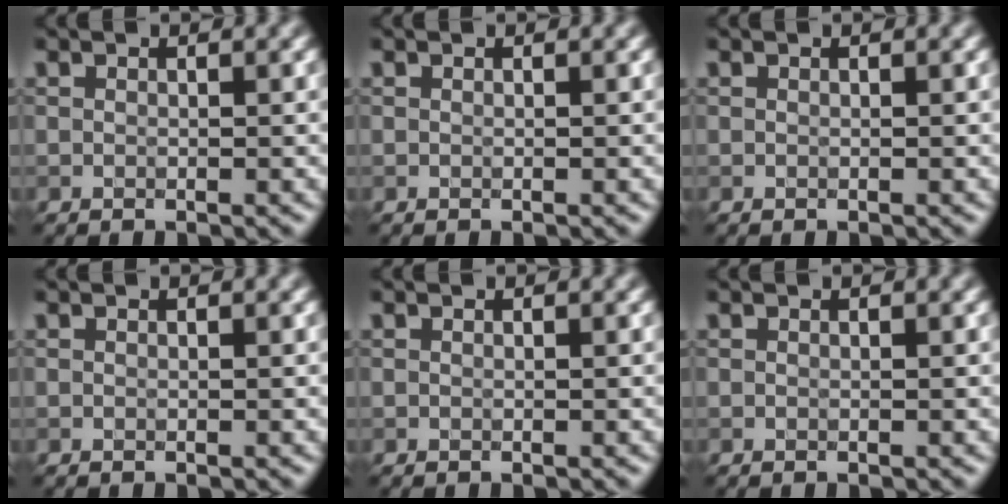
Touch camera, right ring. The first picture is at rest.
{"total": 0.0}
{"total": 0.0}
{"total": 0.0}
{"total": 0.0}
{"total": 0.0}